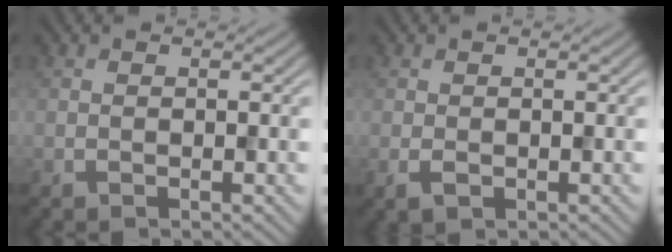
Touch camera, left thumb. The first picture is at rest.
{"total": 1.5, "force": [-0.4, 1.0, 1.0], "torque": [-0.029, -0.004, -0.005]}